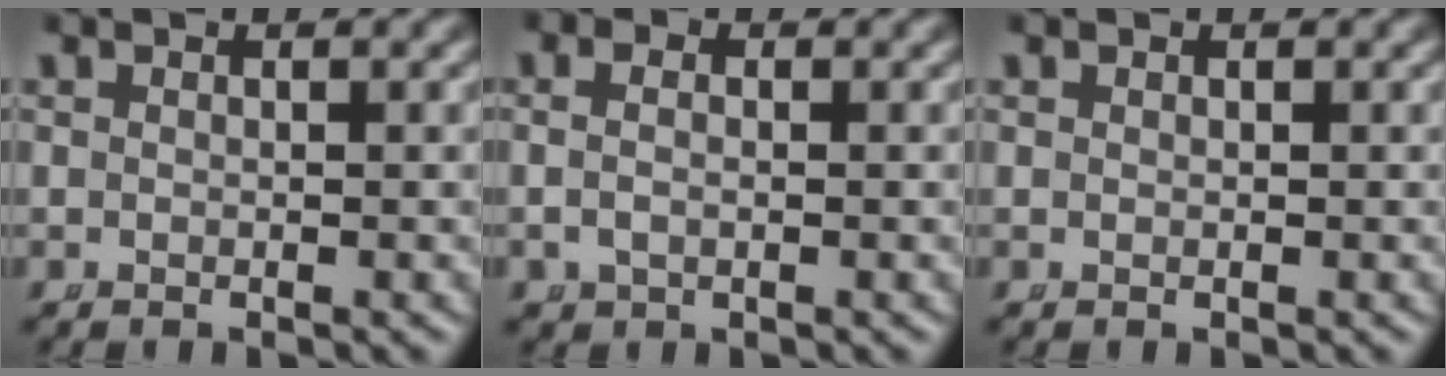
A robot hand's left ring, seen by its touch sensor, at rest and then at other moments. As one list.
[{"total": 2.0, "force": [-0.1, 1.4, 1.4], "torque": [-0.040, -0.006, 0.004]}, {"total": 0.0}]